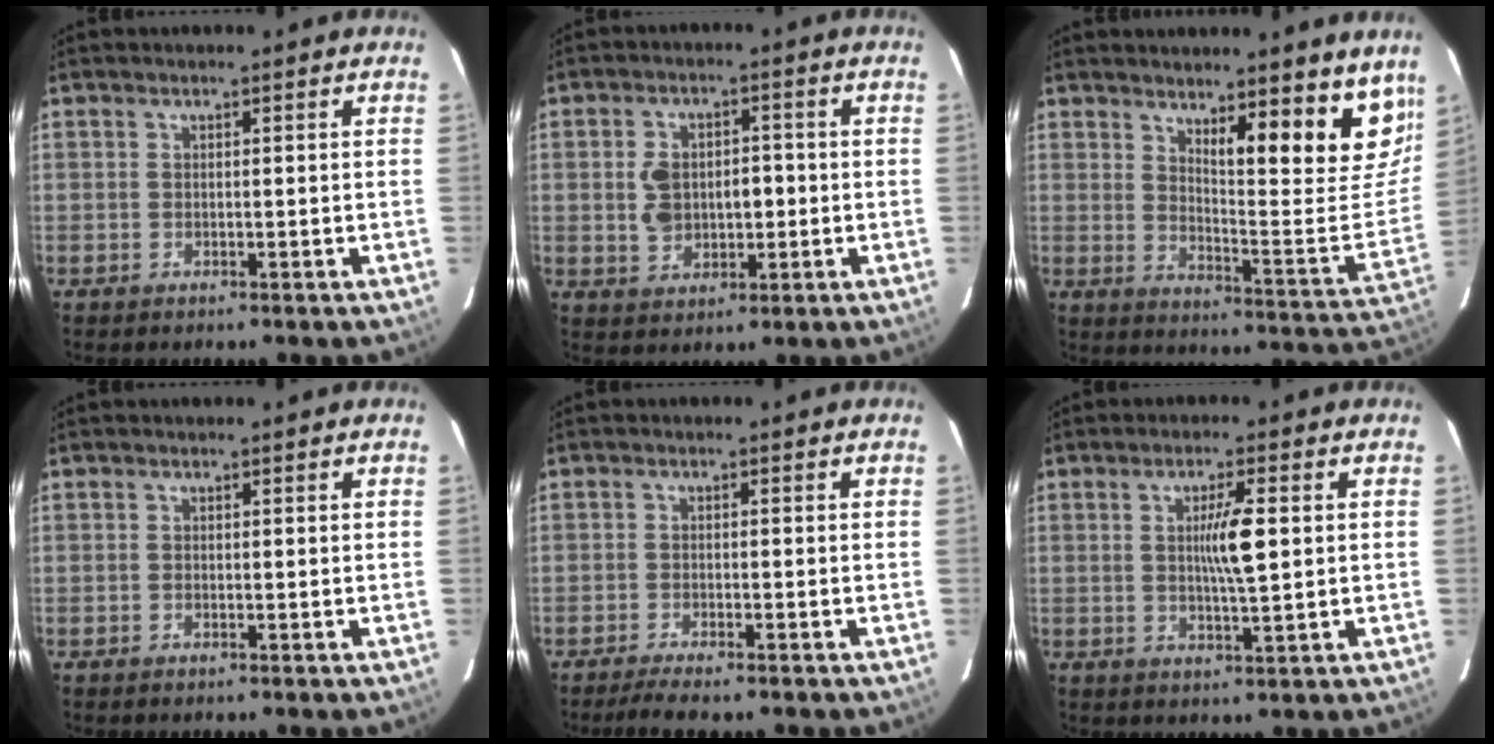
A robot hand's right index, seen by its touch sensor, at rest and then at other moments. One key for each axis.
{"total": 7.1, "fx": -0.2, "fy": 4.7, "fz": 5.2, "tx": -0.098, "ty": 0.016, "tz": 0.006}
{"total": 15.0, "fx": 11.5, "fy": 2.3, "fz": 9.3, "tx": -0.100, "ty": -0.044, "tz": 0.150}
{"total": 0.0}
{"total": 4.6, "fx": -3.8, "fy": 0.4, "fz": 2.6, "tx": -0.039, "ty": -0.009, "tz": -0.060}
{"total": 5.7, "fx": 0.7, "fy": 0.3, "fz": 5.6, "tx": -0.098, "ty": -0.002, "tz": 0.013}